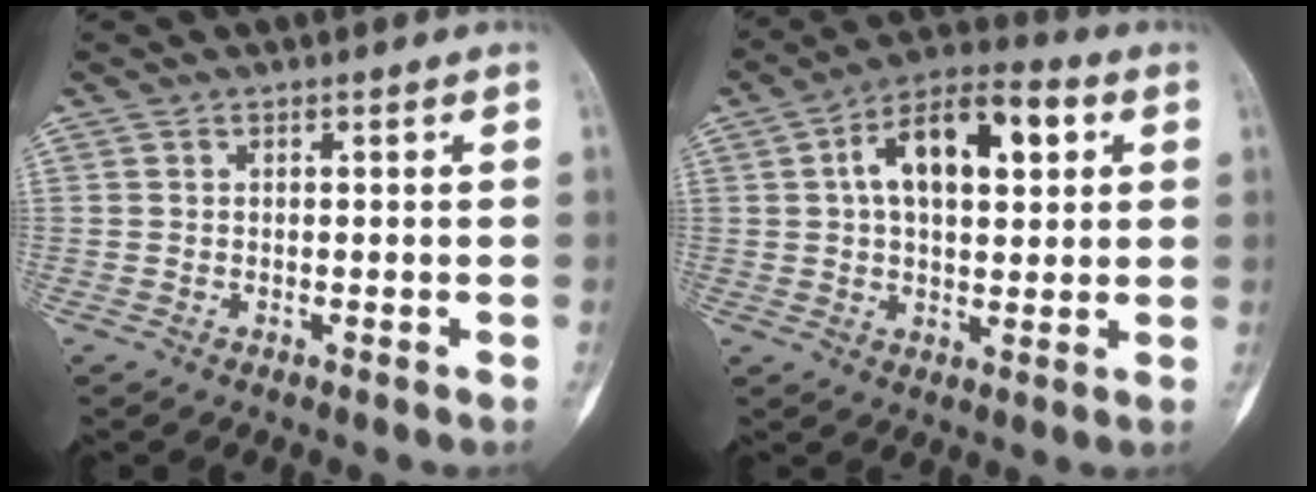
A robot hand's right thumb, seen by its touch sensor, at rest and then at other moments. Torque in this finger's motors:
{"motor_torque": [0.42, 0.49, 0.60, -0.29, 0.11]}